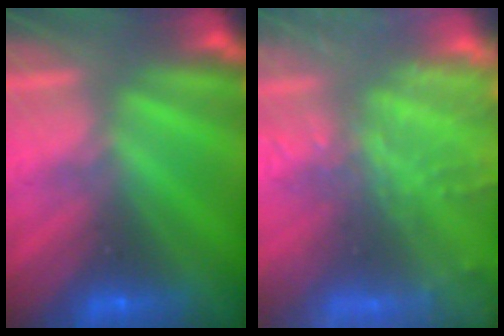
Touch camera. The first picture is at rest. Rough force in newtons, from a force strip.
{"total": 7.7}